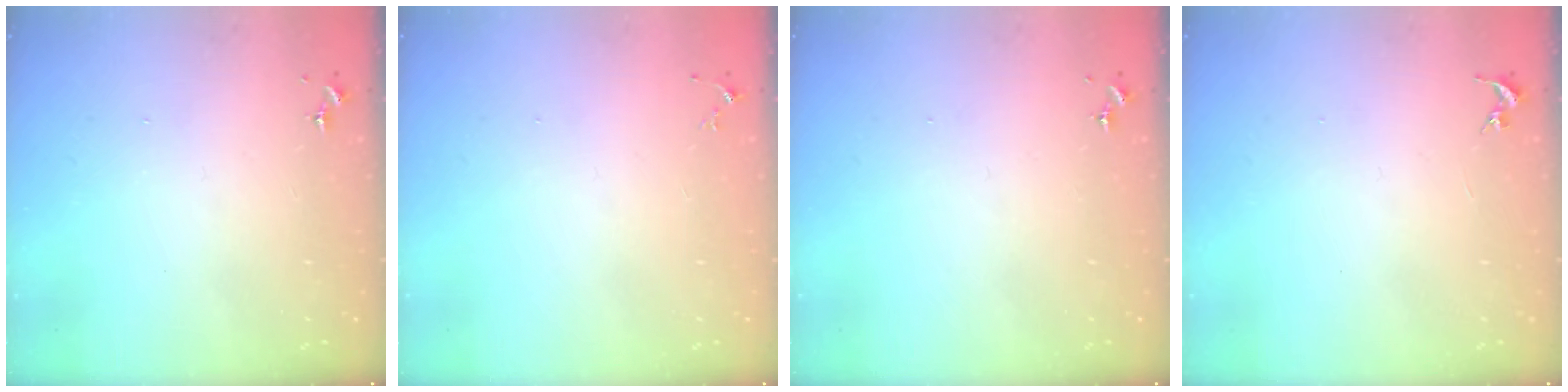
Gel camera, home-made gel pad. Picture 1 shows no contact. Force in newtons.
{"total": 3.3, "press": 3.3, "slide": 0.5}
{"total": 0.0}
{"total": 0.0}